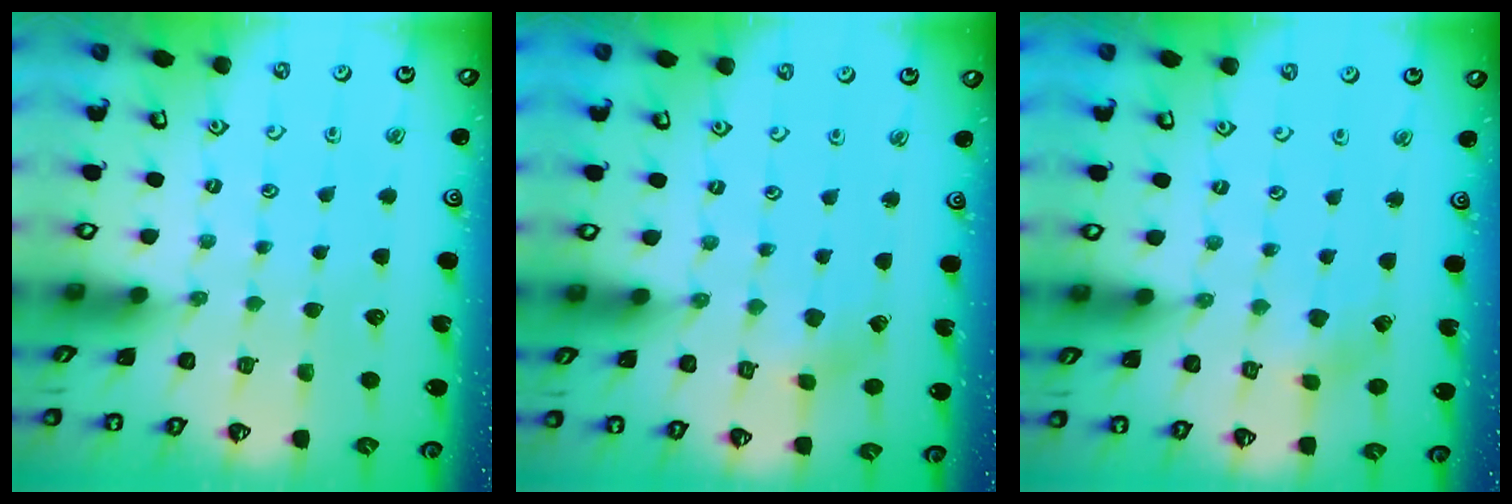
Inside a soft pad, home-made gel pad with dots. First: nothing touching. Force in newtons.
{"total": 1.8, "press": 1.8, "slide": 0.2}
{"total": 2.1, "press": 2.1, "slide": 0.1}